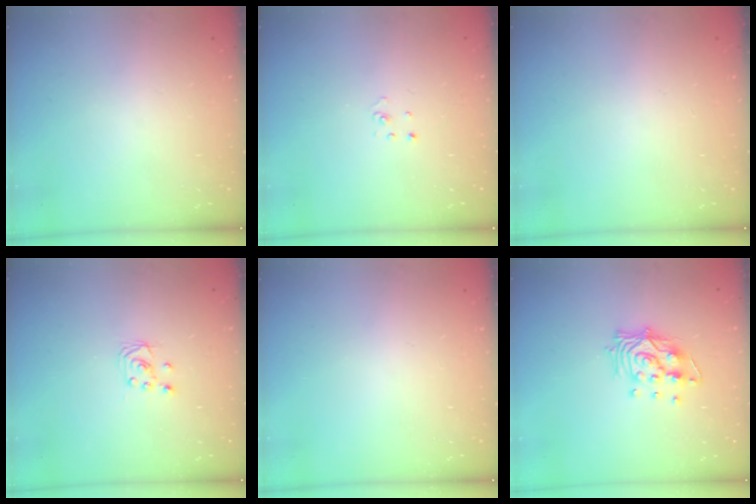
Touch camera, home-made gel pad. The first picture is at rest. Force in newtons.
{"total": 1.5, "press": 1.5, "slide": 0.1}
{"total": 0.0}
{"total": 2.3, "press": 2.2, "slide": 0.3}
{"total": 0.0}
{"total": 12.4, "press": 12.4, "slide": 1.0}